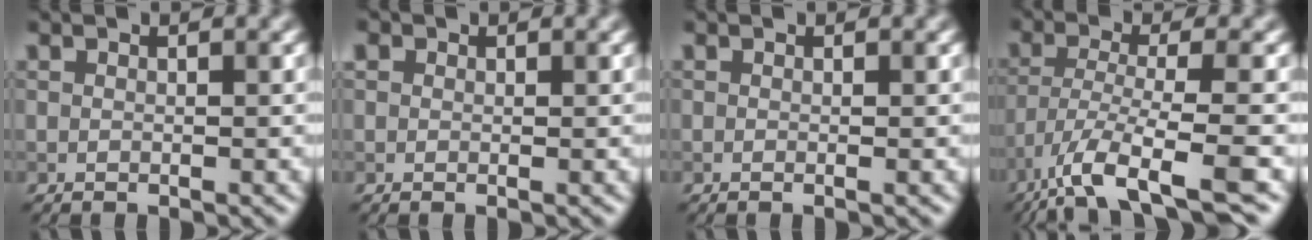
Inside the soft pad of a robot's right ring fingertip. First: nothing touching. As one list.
[{"total": 0.8, "force": [0.5, 0.6, 0.2], "torque": [0.002, 0.000, 0.001]}, {"total": 0.0}, {"total": 7.6, "force": [-4.7, 1.7, 5.7], "torque": [-0.095, -0.007, -0.087]}]